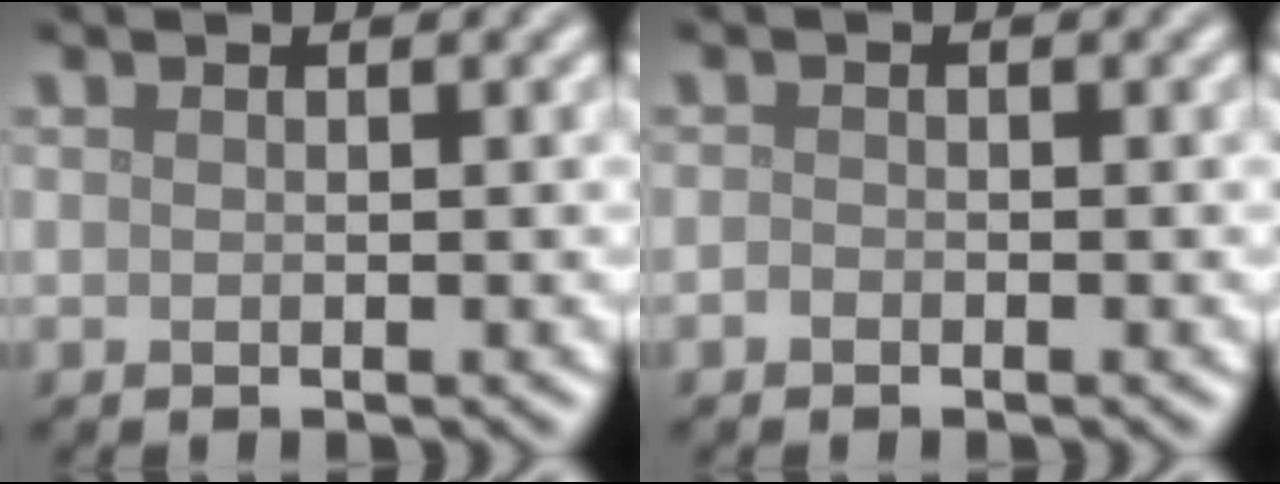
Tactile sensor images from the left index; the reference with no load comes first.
{"total": 0.5, "force": [-0.4, 0.3, 0.2], "torque": [-0.002, -0.003, -0.008]}